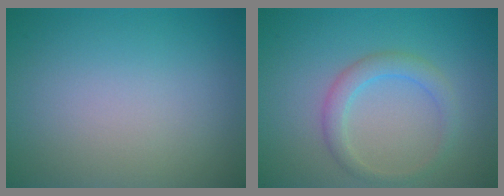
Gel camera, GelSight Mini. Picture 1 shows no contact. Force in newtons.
{"total": 2.3, "press": 2.3, "slide": 0.0}